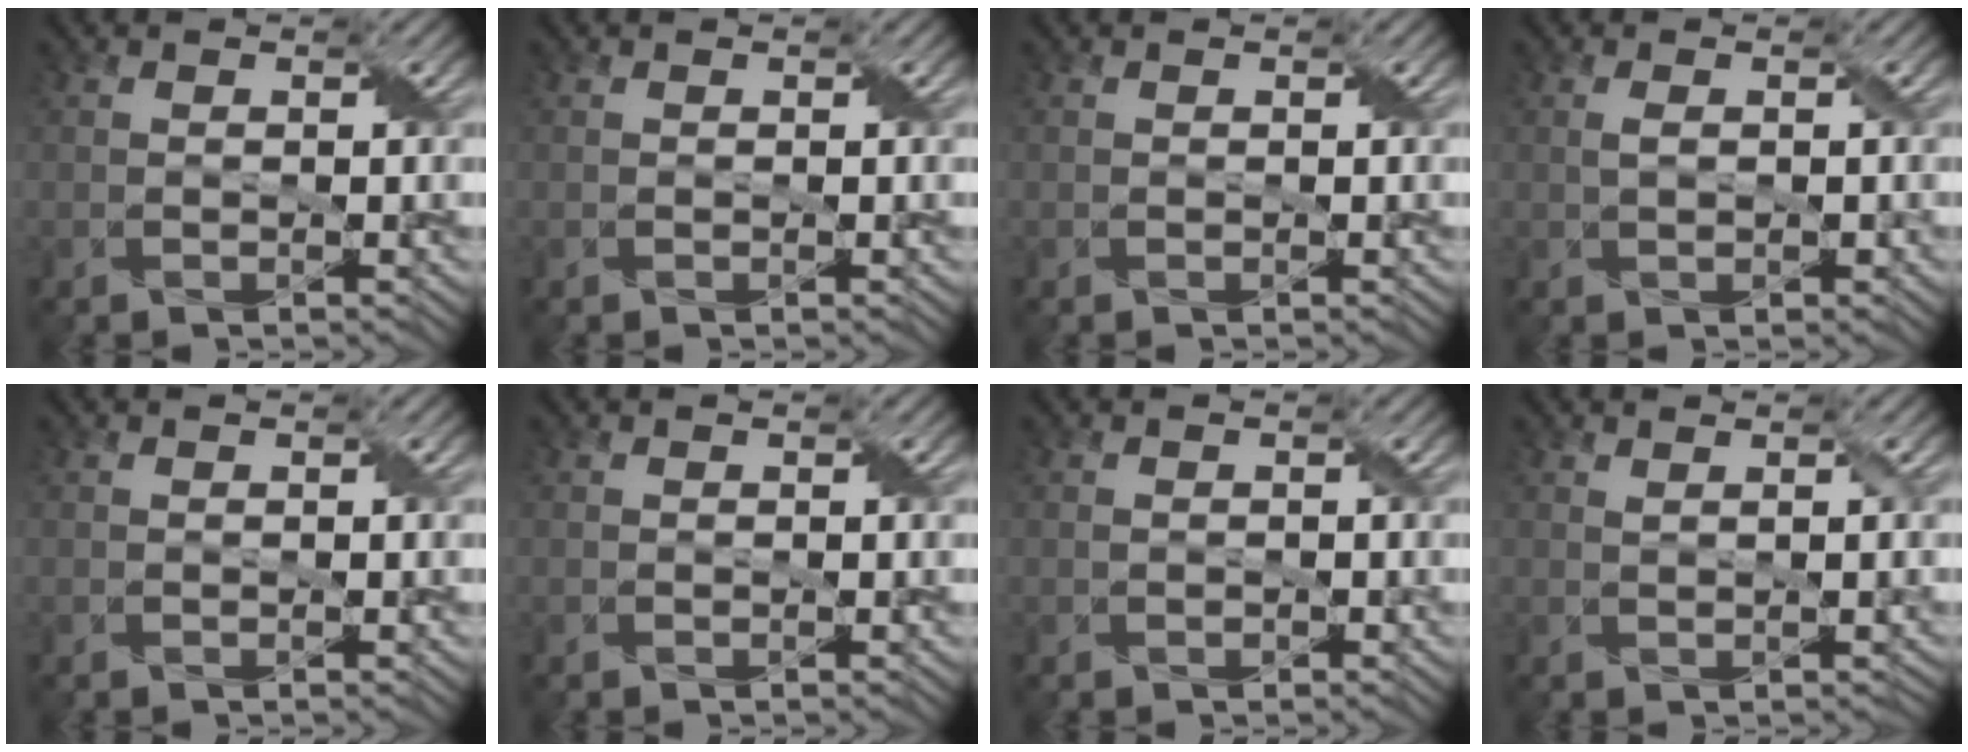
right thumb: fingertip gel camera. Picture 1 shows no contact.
{"total": 0.0}
{"total": 0.0}
{"total": 1.4, "force": [0.2, 0.7, 1.2], "torque": [-0.029, 0.003, 0.006]}
{"total": 0.0}
{"total": 0.0}
{"total": 0.5, "force": [-0.1, 0.4, 0.3], "torque": [-0.009, 0.000, 0.000]}
{"total": 0.7, "force": [0.6, 0.0, 0.5], "torque": [-0.014, 0.004, 0.011]}